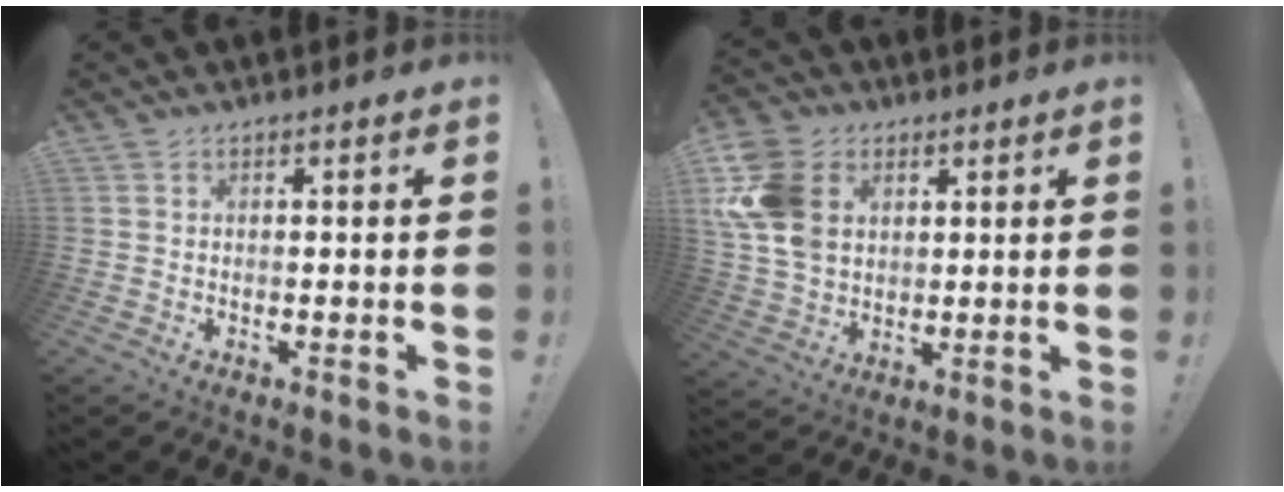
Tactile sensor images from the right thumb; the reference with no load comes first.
{"total": 16.5, "force": [4.9, 12.4, 9.8], "torque": [-0.196, -0.015, 0.098]}